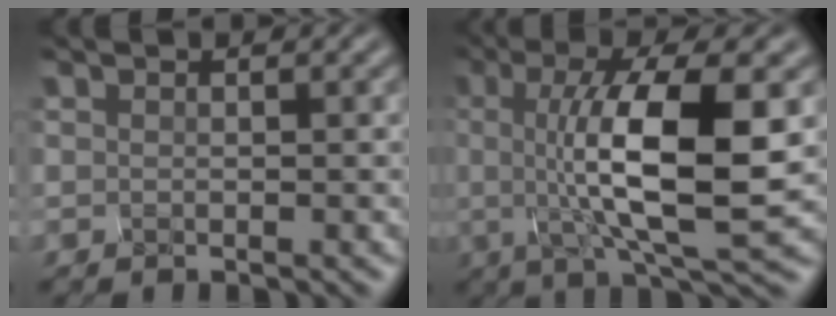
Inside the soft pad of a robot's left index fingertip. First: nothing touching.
{"total": 9.6, "force": [0.2, 2.6, 9.2], "torque": [-0.148, -0.002, 0.015]}